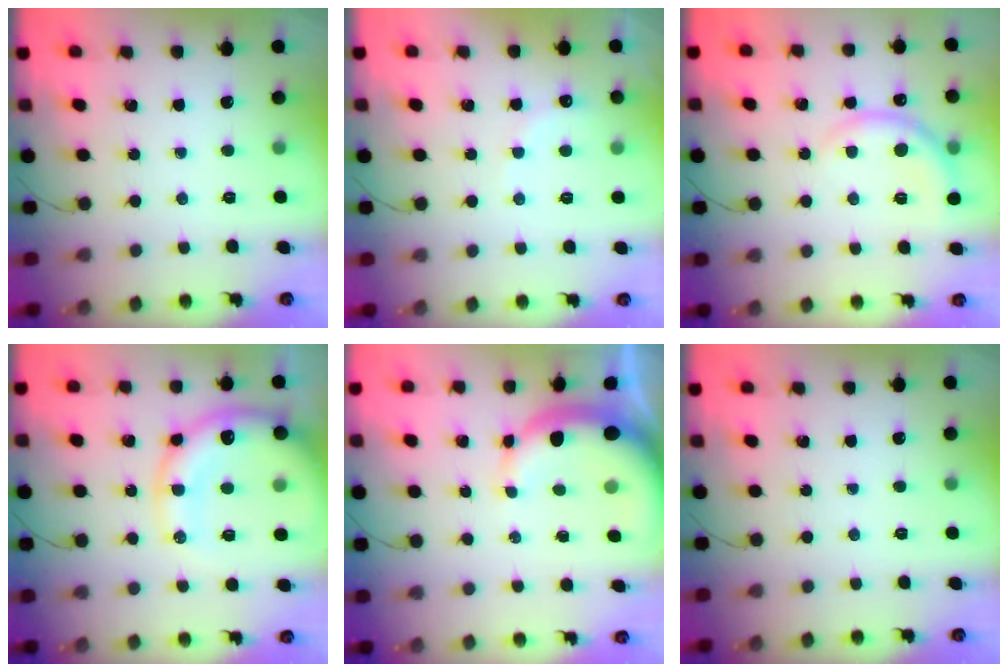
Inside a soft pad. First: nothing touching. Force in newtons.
{"total": 7.5, "press": 7.3, "slide": 1.6}
{"total": 7.0, "press": 7.0, "slide": 0.6}
{"total": 18.5, "press": 18.1, "slide": 3.8}
{"total": 9.1, "press": 9.0, "slide": 1.7}
{"total": 0.0}